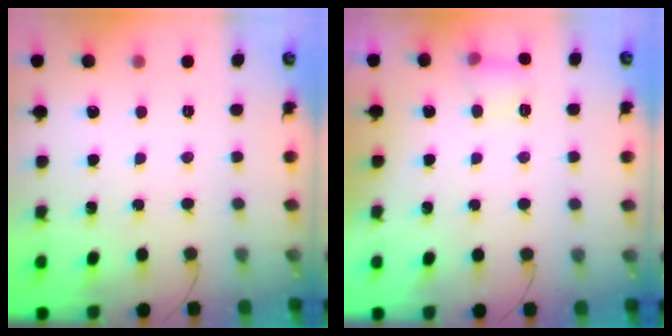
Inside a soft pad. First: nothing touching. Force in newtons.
{"total": 4.1, "press": 4.0, "slide": 1.2}